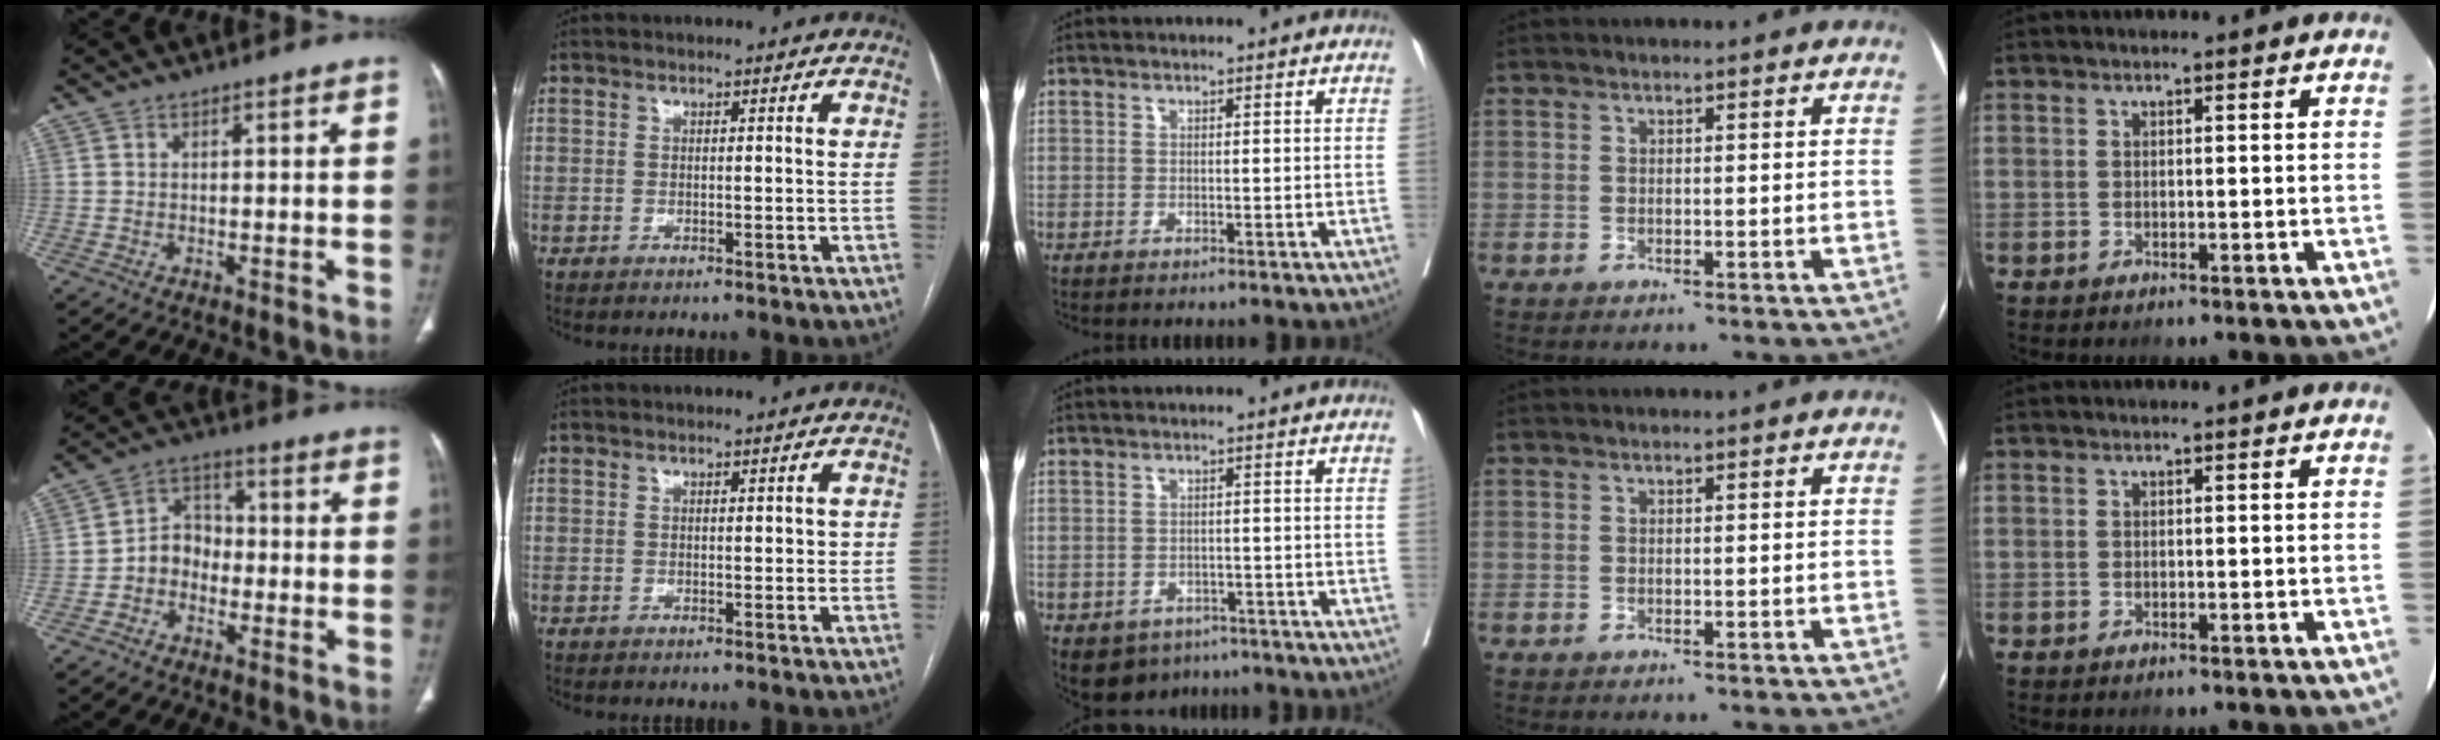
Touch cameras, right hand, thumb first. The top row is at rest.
{"thumb": {"total": 6.3, "force": [-2.0, 5.2, 2.9], "torque": [-0.024, 0.034, -0.050]}, "index": {"total": 1.3, "force": [0.2, 0.7, 1.1], "torque": [-0.013, 0.002, 0.003]}, "middle": {"total": 5.5, "force": [-3.6, 4.0, 1.3], "torque": [-0.019, 0.006, -0.045]}}